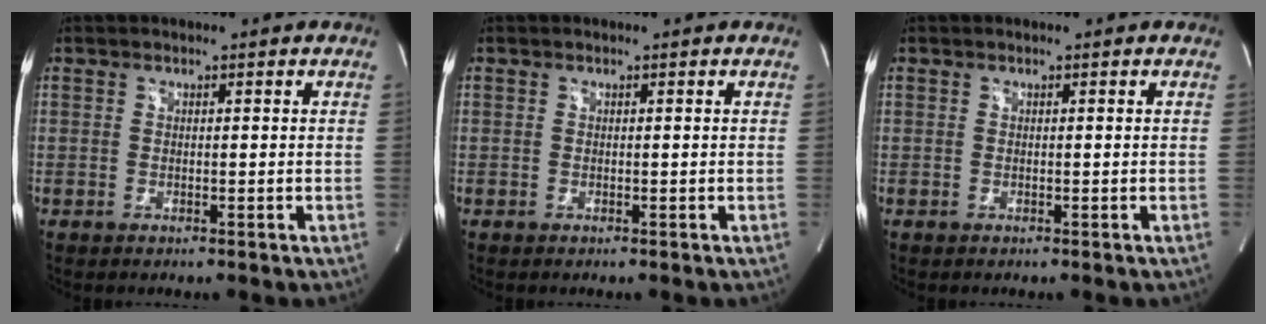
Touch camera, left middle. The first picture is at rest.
{"total": 0.0}
{"total": 0.0}